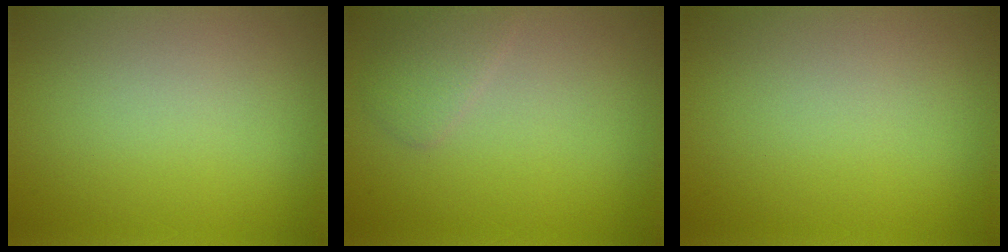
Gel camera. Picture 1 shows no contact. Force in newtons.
{"total": 1.7, "press": 1.7, "slide": 0.0}
{"total": 0.0}